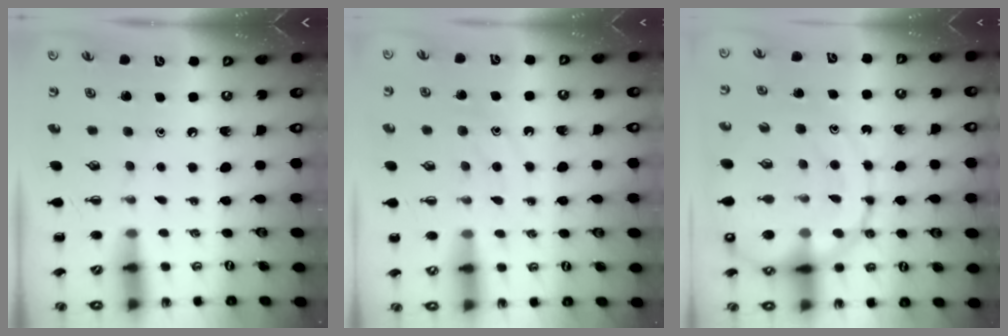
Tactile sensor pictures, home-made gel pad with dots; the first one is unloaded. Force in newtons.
{"total": 10.6, "press": 10.5, "slide": 0.7}
{"total": 20.3, "press": 20.1, "slide": 3.0}